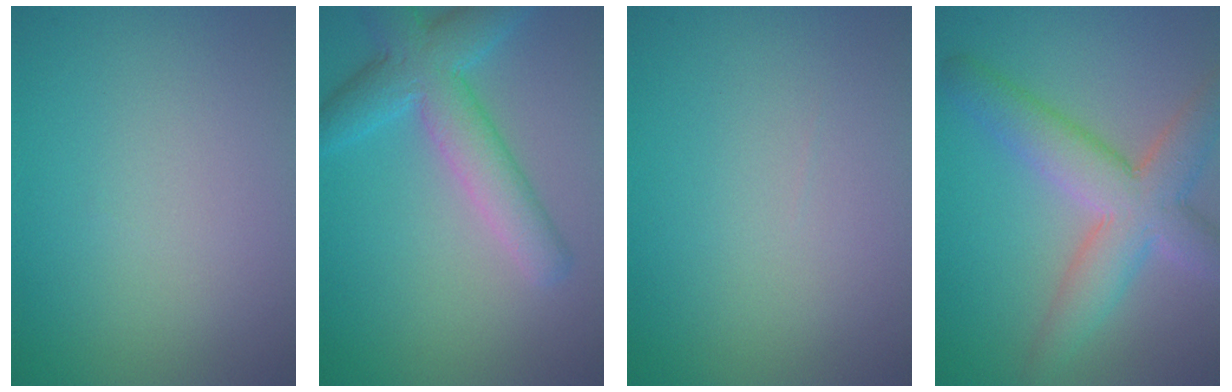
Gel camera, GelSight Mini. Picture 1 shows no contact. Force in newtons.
{"total": 5.9, "press": 5.9, "slide": 0.3}
{"total": 0.0}
{"total": 7.0, "press": 7.0, "slide": 0.6}